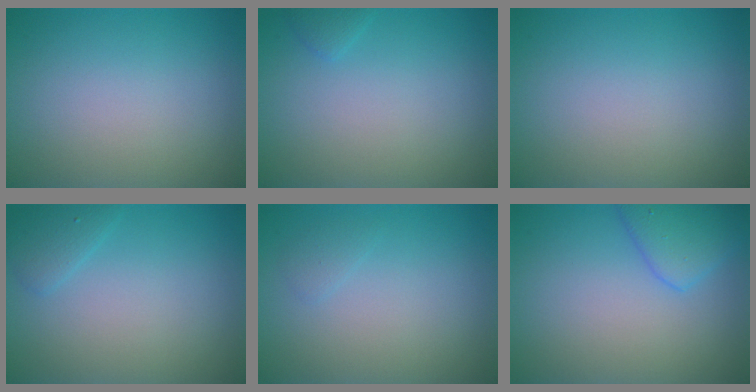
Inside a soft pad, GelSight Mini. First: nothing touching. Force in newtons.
{"total": 0.7, "press": 0.7, "slide": 0.1}
{"total": 0.0}
{"total": 1.4, "press": 1.4, "slide": 0.1}
{"total": 0.7, "press": 0.7, "slide": 0.0}
{"total": 3.1, "press": 3.1, "slide": 0.2}